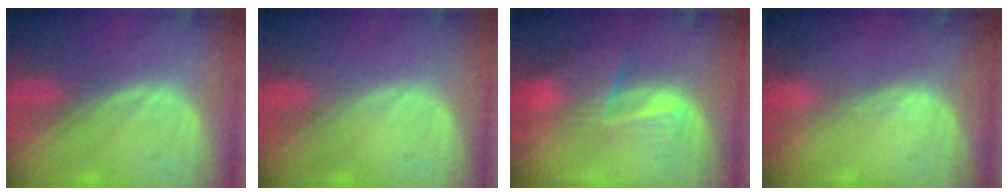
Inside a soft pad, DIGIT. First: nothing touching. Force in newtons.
{"total": 0.0}
{"total": 6.9, "press": 6.0, "slide": 3.5}
{"total": 0.6, "press": 0.5, "slide": 0.4}